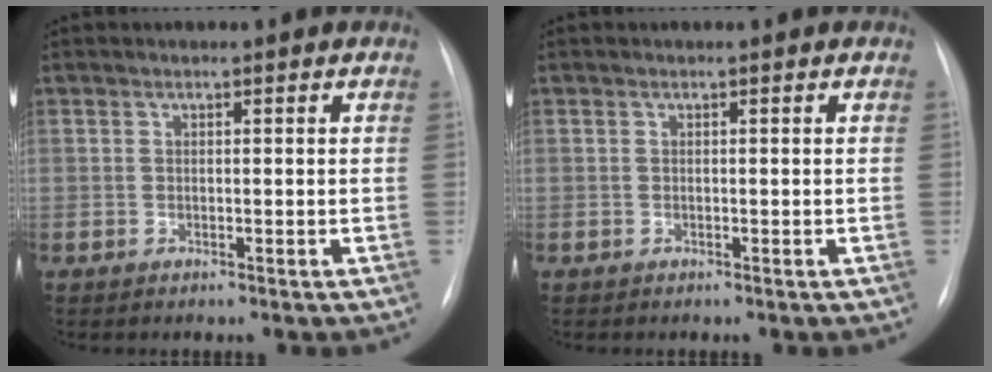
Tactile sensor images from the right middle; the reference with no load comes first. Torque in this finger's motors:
{"motor_torque": [-0.23, -0.31, 0.06, 0.01]}